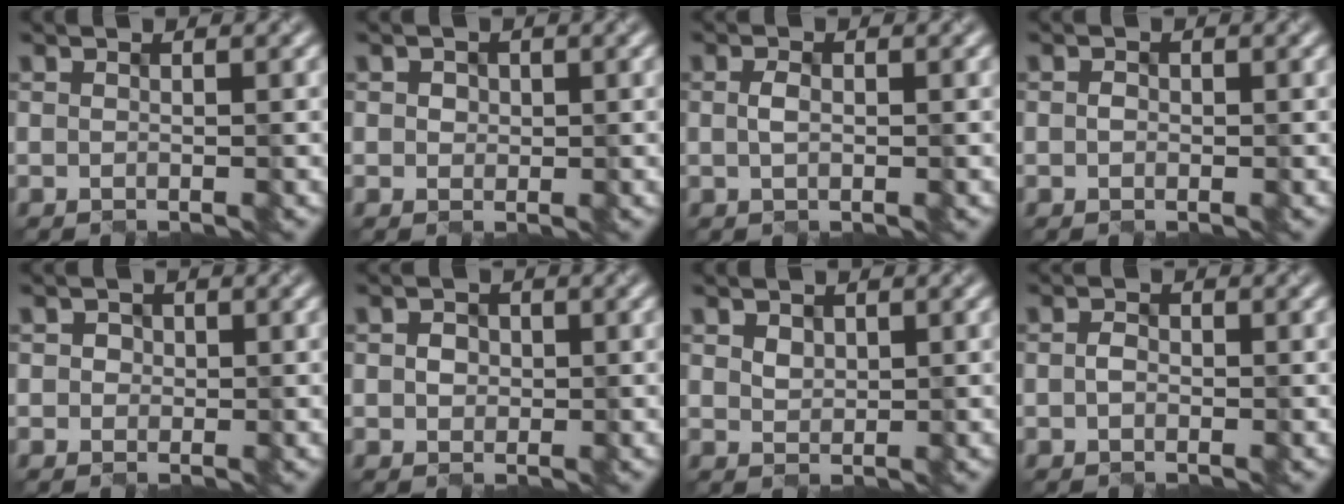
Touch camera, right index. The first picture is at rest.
{"total": 0.9, "force": [0.3, 0.8, 0.0], "torque": [0.001, -0.002, 0.011]}
{"total": 0.7, "force": [-0.2, 0.3, 0.6], "torque": [-0.018, -0.001, 0.002]}
{"total": 0.5, "force": [-0.4, 0.4, 0.1], "torque": [-0.003, -0.001, -0.001]}
{"total": 1.3, "force": [0.4, 1.2, 0.2], "torque": [-0.004, 0.004, 0.004]}
{"total": 1.1, "force": [0.0, 1.1, 0.2], "torque": [-0.005, -0.002, 0.003]}
{"total": 0.8, "force": [0.5, 0.6, 0.1], "torque": [-0.007, -0.004, 0.020]}
{"total": 1.0, "force": [-0.5, 0.8, 0.5], "torque": [-0.012, 0.000, -0.005]}